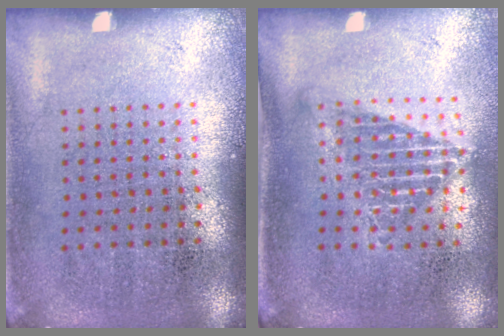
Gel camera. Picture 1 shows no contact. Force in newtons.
{"total": 1.4, "press": 1.1, "slide": 0.9}